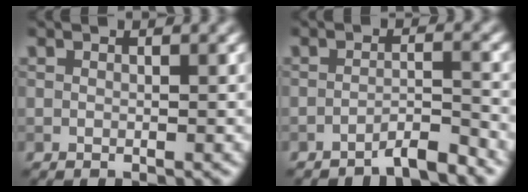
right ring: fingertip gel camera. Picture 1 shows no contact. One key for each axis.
{"total": 2.8, "fx": -2.5, "fy": 0.2, "fz": 1.3, "tx": -0.015, "ty": 0.008, "tz": -0.049}